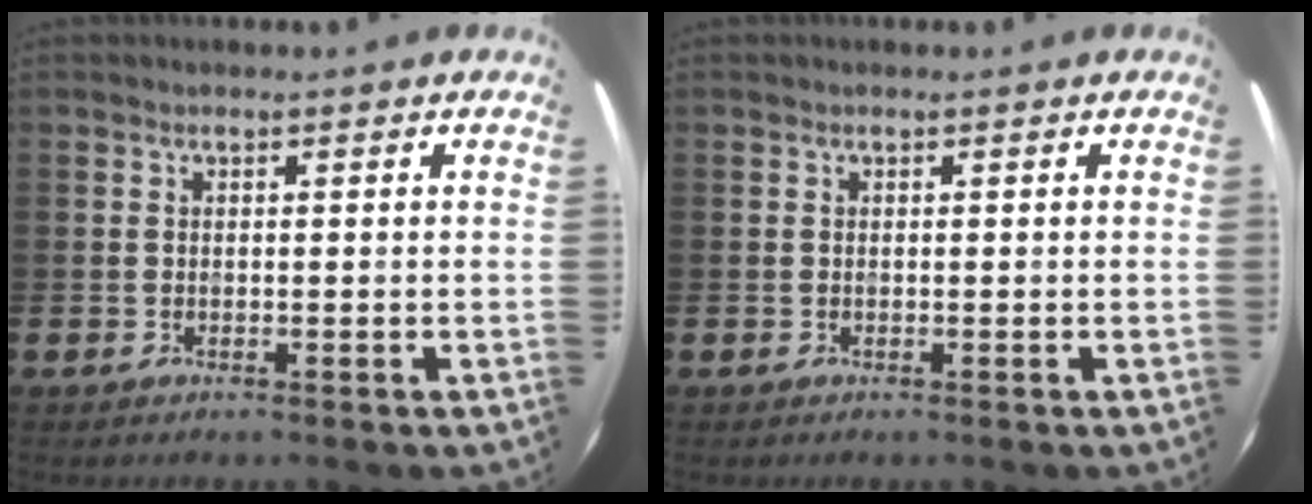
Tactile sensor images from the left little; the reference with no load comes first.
{"total": 0.0}